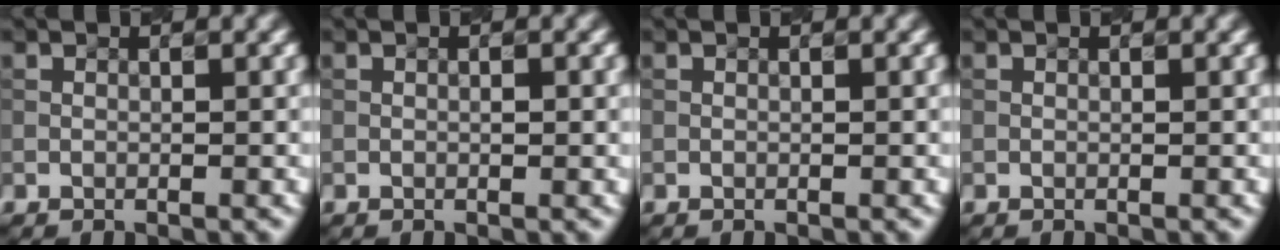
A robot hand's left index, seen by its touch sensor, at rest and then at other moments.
{"total": 0.7, "force": [0.0, 0.1, 0.7], "torque": [-0.011, 0.001, 0.000]}
{"total": 0.0}
{"total": 0.0}